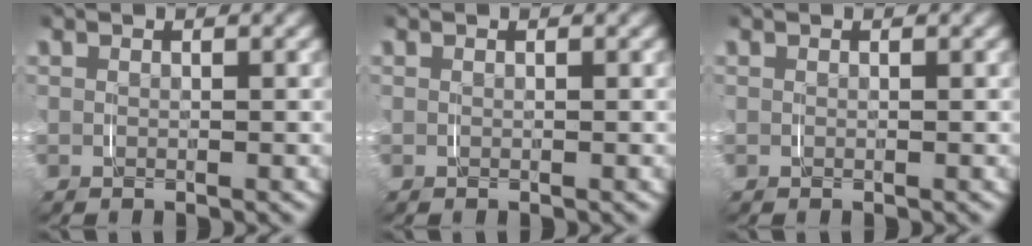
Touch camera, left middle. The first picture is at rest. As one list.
[{"total": 0.0}, {"total": 0.0}]